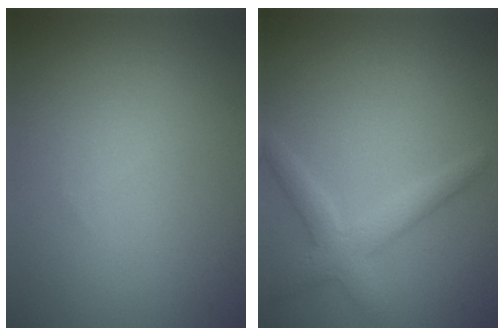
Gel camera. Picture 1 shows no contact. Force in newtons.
{"total": 2.8, "press": 2.8, "slide": 0.1}